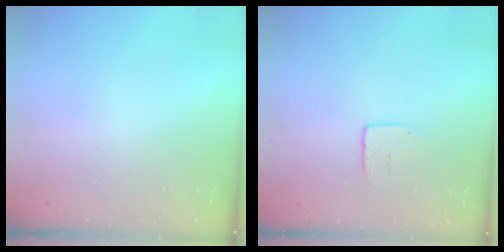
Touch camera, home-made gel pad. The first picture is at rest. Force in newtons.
{"total": 5.8, "press": 5.7, "slide": 0.6}